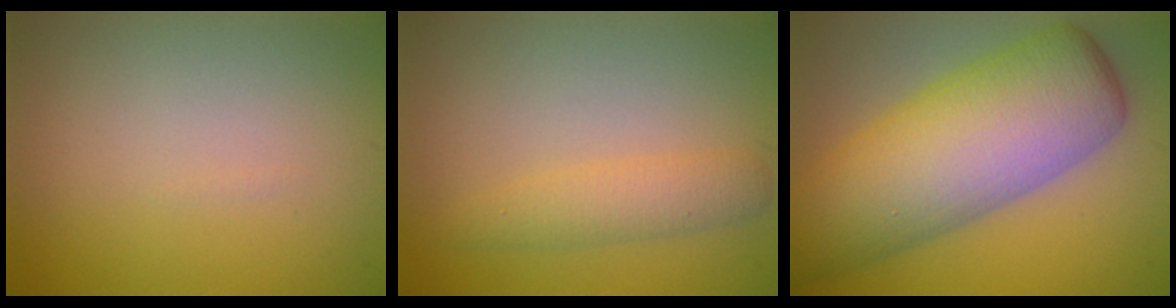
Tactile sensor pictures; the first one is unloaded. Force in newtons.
{"total": 2.5, "press": 2.5, "slide": 0.0}
{"total": 12.0, "press": 12.0, "slide": 0.3}